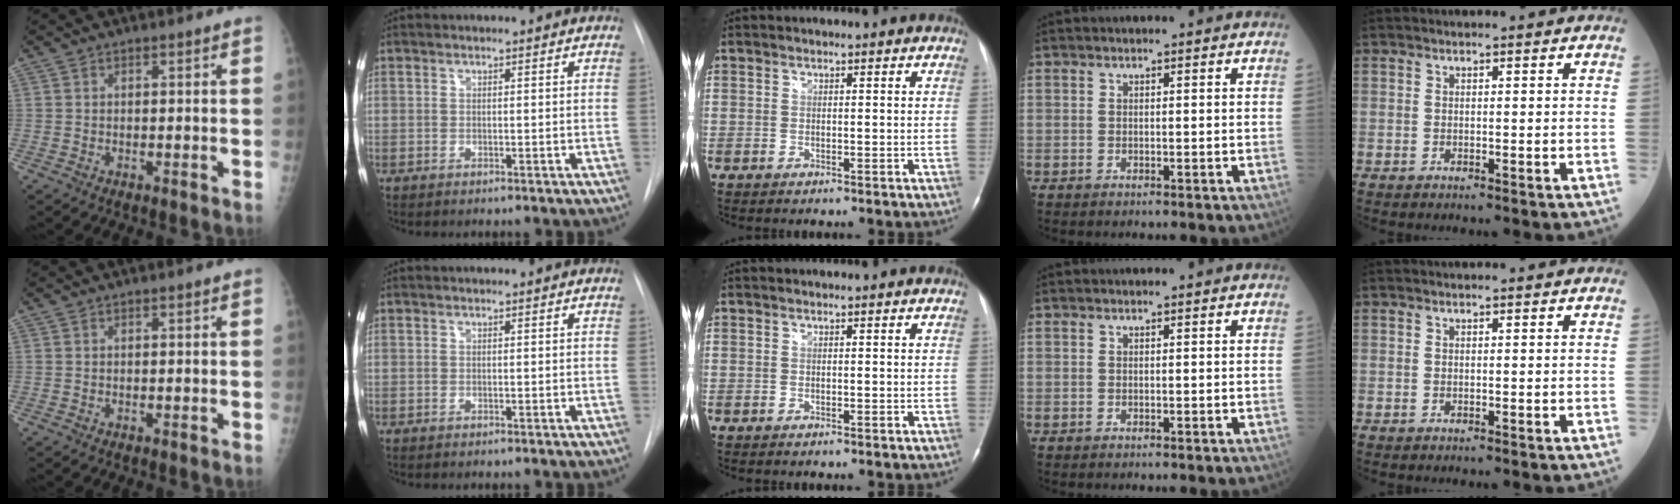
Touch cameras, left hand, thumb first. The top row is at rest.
{}